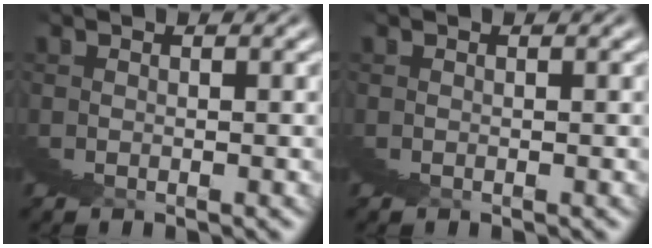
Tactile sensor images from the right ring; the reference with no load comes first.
{"total": 0.0}